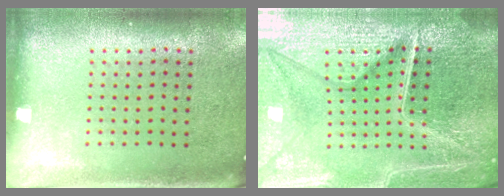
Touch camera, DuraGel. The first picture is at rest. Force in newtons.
{"total": 7.0, "press": 6.1, "slide": 3.3}